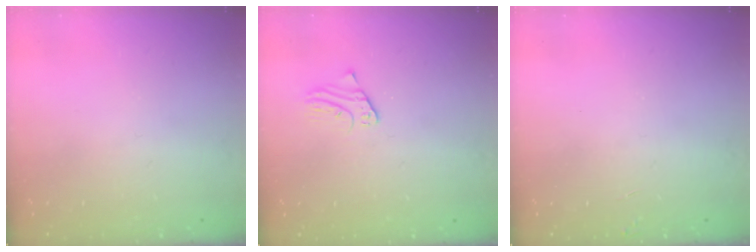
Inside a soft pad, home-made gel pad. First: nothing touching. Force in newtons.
{"total": 1.9, "press": 1.9, "slide": 0.3}
{"total": 2.9, "press": 2.9, "slide": 0.4}